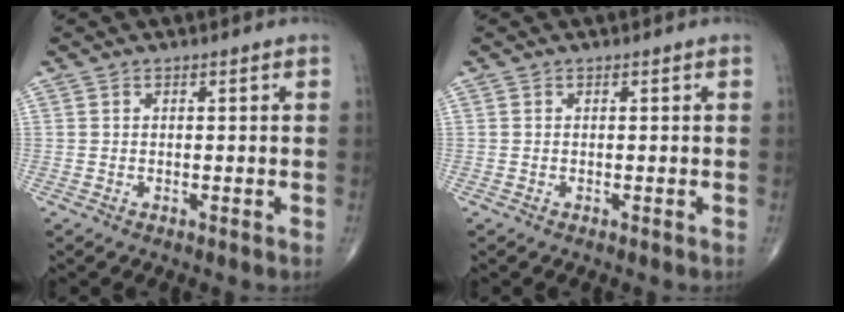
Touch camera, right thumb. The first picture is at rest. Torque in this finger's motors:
{"motor_torque": [-0.16, 0.15, 0.05, 0.03, -0.04]}